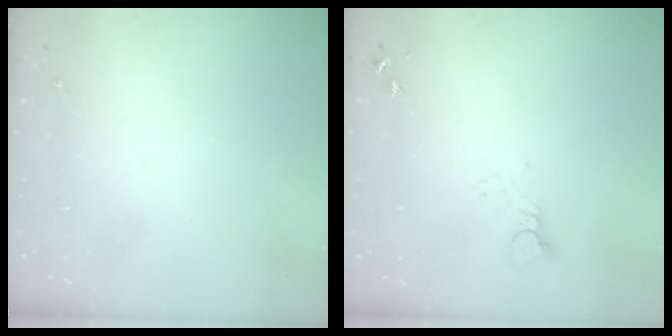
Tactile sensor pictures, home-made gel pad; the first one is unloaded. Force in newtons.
{"total": 3.1, "press": 3.1, "slide": 0.4}